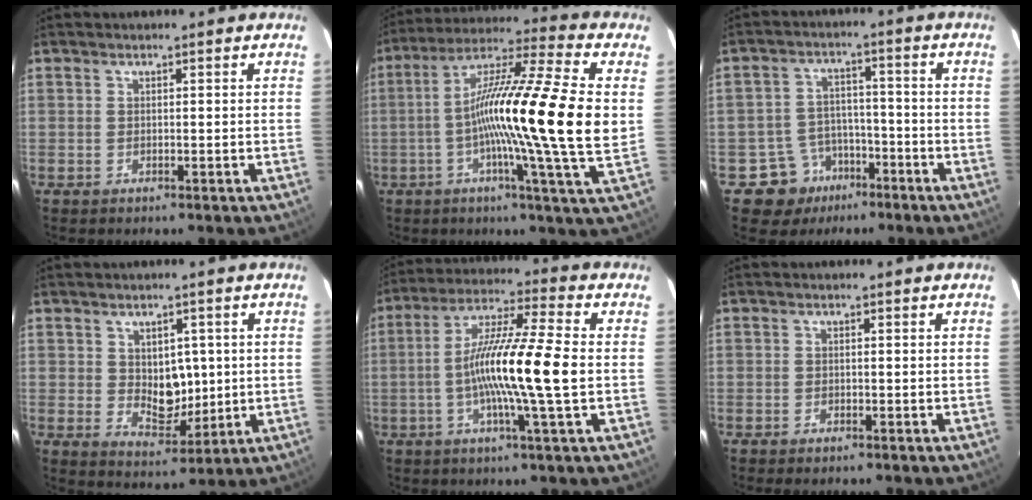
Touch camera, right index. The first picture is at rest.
{"total": 21.5, "force": [-0.3, -0.8, 21.5], "torque": [-0.346, 0.002, -0.026]}
{"total": 7.4, "force": [-4.0, 6.2, 0.4], "torque": [0.002, 0.017, -0.057]}
{"total": 6.5, "force": [0.8, 4.1, 5.0], "torque": [-0.076, -0.002, 0.028]}
{"total": 14.3, "force": [-1.6, -0.6, 14.2], "torque": [-0.257, -0.003, -0.041]}
{"total": 0.8, "force": [-0.7, 0.2, 0.4], "torque": [-0.010, -0.002, -0.007]}